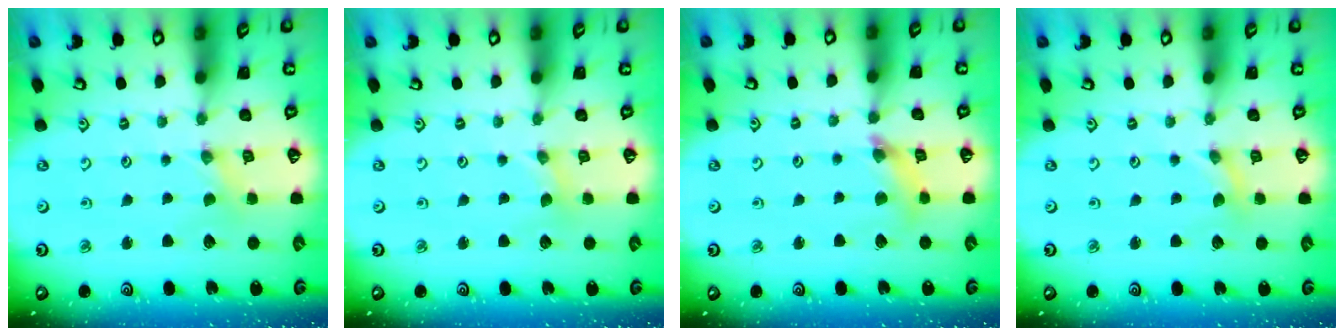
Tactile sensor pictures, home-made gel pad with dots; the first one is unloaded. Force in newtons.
{"total": 0.8, "press": 0.8, "slide": 0.2}
{"total": 6.5, "press": 6.5, "slide": 0.6}
{"total": 0.0}